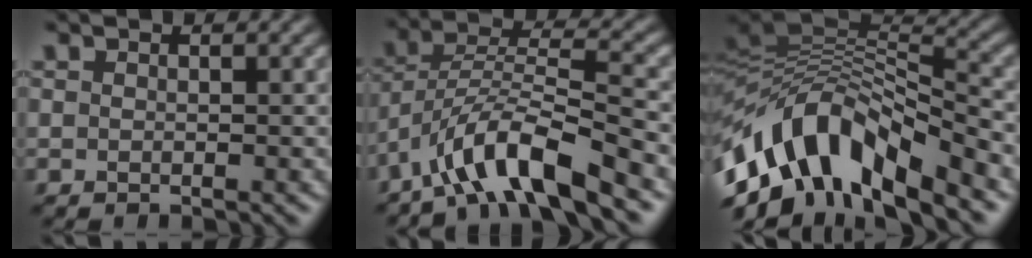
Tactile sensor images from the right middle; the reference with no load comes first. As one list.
[{"total": 7.9, "force": [-5.5, 1.6, 5.4], "torque": [-0.094, 0.007, -0.106]}, {"total": 11.8, "force": [-5.4, 5.5, 8.9], "torque": [-0.159, 0.019, -0.105]}]